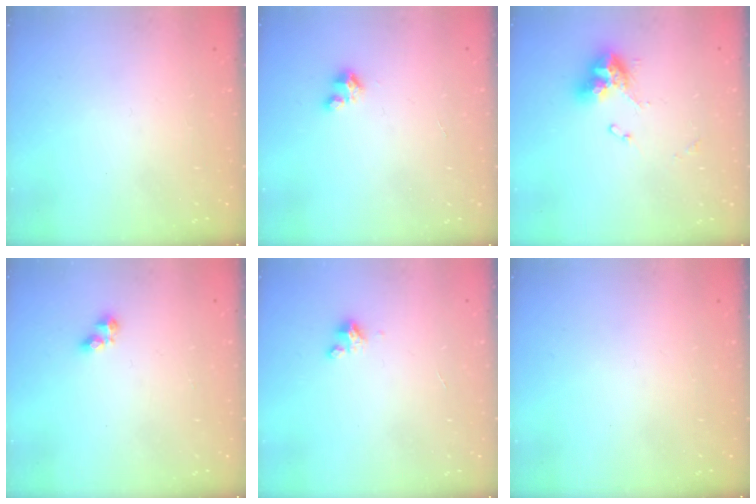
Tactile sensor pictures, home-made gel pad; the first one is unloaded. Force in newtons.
{"total": 2.4, "press": 2.4, "slide": 0.2}
{"total": 10.5, "press": 10.5, "slide": 1.0}
{"total": 4.3, "press": 4.3, "slide": 0.7}
{"total": 2.5, "press": 2.5, "slide": 0.3}
{"total": 0.0}